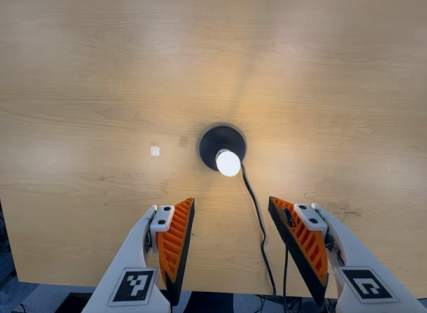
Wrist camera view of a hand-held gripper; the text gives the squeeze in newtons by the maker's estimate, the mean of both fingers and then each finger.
{"total": 0.0}